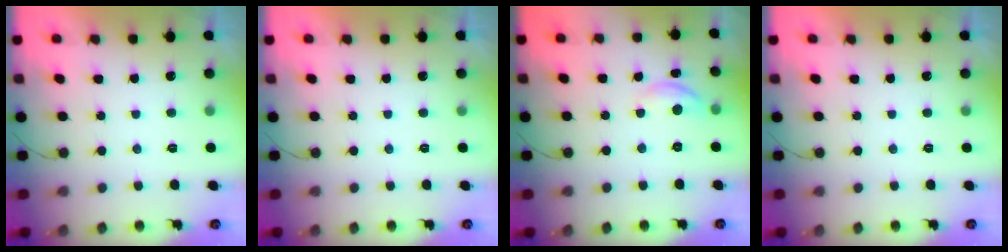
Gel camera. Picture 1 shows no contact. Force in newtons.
{"total": 0.0}
{"total": 5.9, "press": 5.9, "slide": 0.7}
{"total": 0.0}